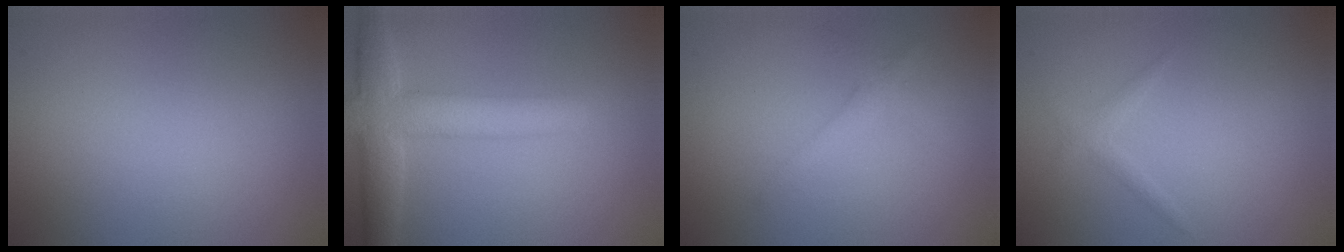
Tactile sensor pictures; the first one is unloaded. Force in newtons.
{"total": 5.3, "press": 5.3, "slide": 0.2}
{"total": 1.4, "press": 1.4, "slide": 0.1}
{"total": 0.9, "press": 0.9, "slide": 0.1}